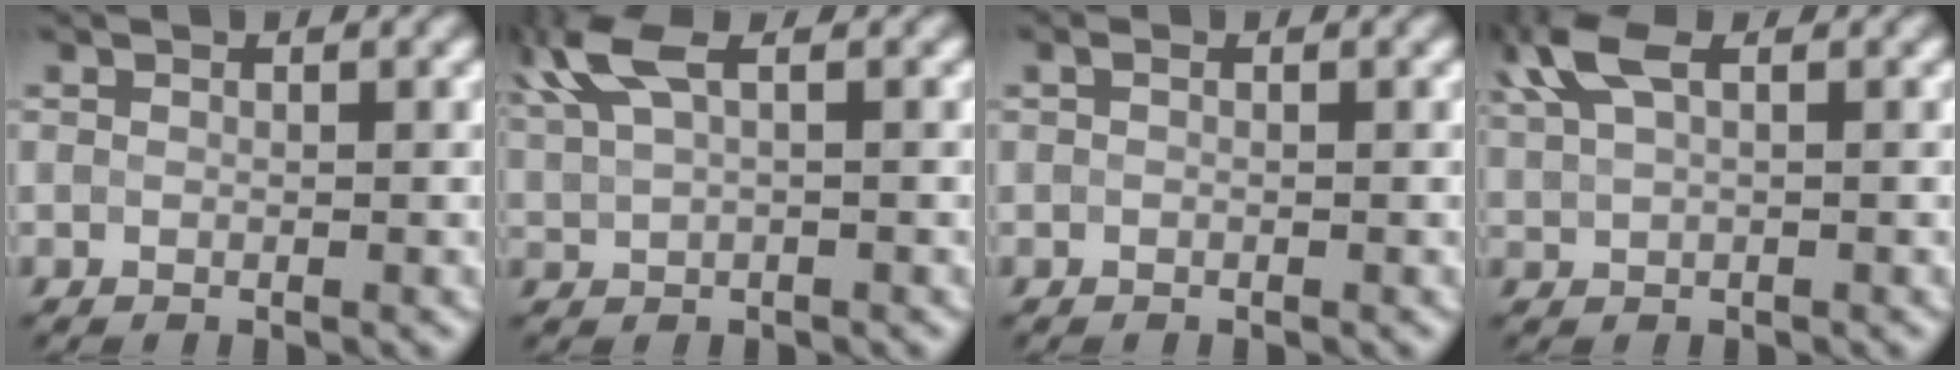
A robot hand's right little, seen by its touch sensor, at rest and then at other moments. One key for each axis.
{"total": 4.1, "fx": 2.3, "fy": 1.2, "fz": 3.1, "tx": -0.080, "ty": 0.017, "tz": 0.046}
{"total": 0.0}
{"total": 3.8, "fx": 2.0, "fy": 1.4, "fz": 2.9, "tx": -0.075, "ty": 0.016, "tz": 0.039}